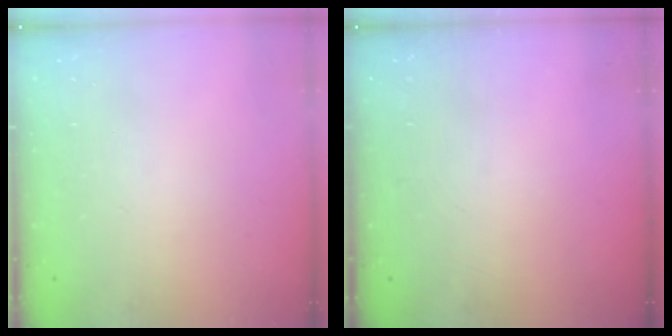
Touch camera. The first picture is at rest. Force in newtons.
{"total": 0.0}